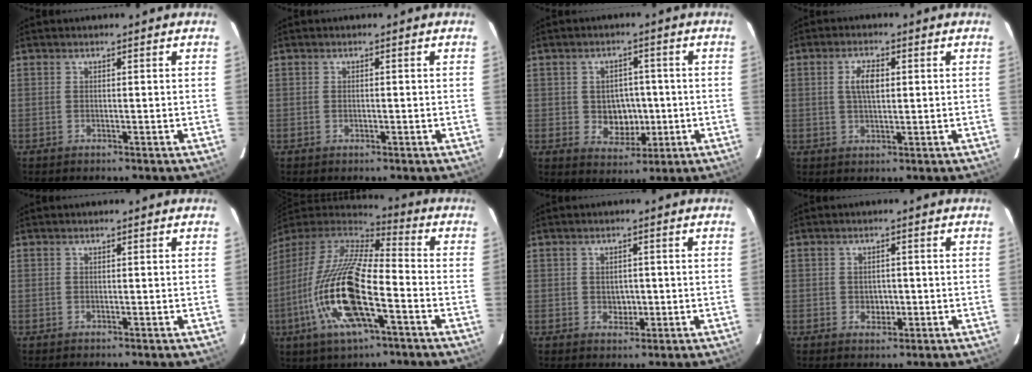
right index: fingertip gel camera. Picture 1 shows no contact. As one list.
[{"total": 0.6, "force": [-0.1, 0.5, 0.3], "torque": [-0.003, 0.001, -0.002]}, {"total": 6.3, "force": [-0.6, 5.4, 3.2], "torque": [-0.061, 0.007, 0.007]}, {"total": 4.3, "force": [0.9, 1.9, 3.8], "torque": [-0.070, 0.007, 0.019]}, {"total": 0.0}, {"total": 22.5, "force": [-8.0, 7.2, 19.7], "torque": [-0.392, -0.037, -0.161]}, {"total": 2.7, "force": [-0.3, 2.4, 1.3], "torque": [-0.019, 0.004, 0.002]}, {"total": 2.7, "force": [-0.5, 2.3, 1.3], "torque": [-0.020, 0.003, -0.002]}]